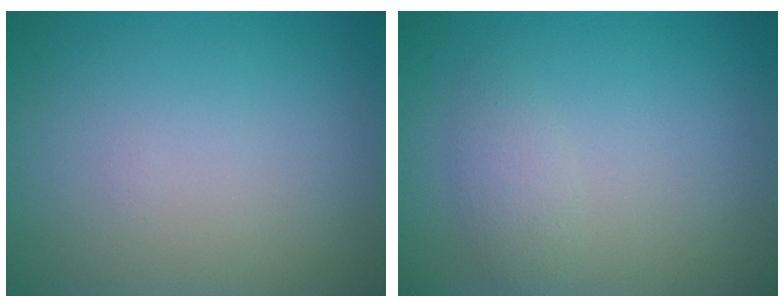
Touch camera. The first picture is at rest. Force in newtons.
{"total": 1.6, "press": 1.6, "slide": 0.1}